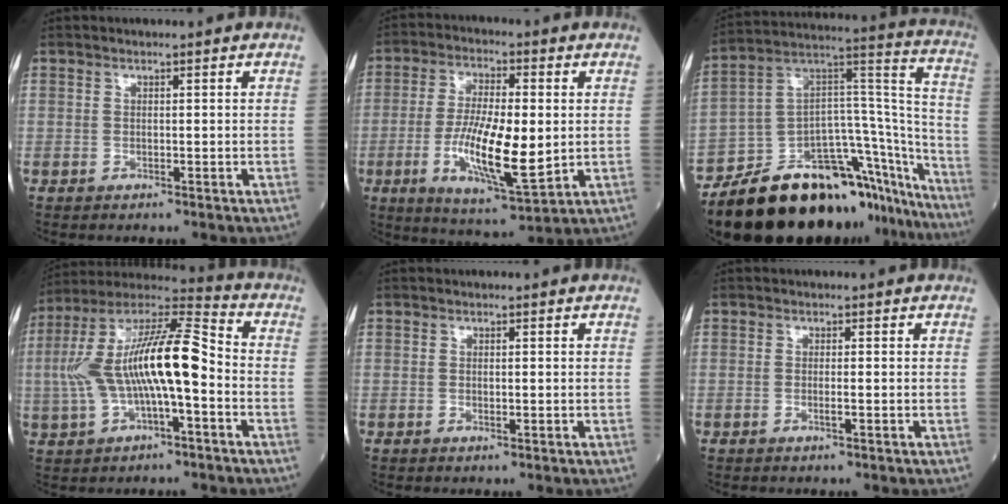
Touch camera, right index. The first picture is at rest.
{"total": 14.4, "force": [-1.5, 3.8, 13.8], "torque": [-0.264, -0.013, -0.023]}
{"total": 36.4, "force": [-28.2, 10.0, 20.8], "torque": [-0.257, -0.005, -0.411]}
{"total": 17.8, "force": [-1.4, 4.8, 17.1], "torque": [-0.339, 0.033, -0.024]}
{"total": 1.3, "force": [-0.1, 0.7, 1.2], "torque": [-0.030, -0.003, 0.000]}
{"total": 1.4, "force": [-0.4, 0.3, 1.3], "torque": [-0.030, -0.002, -0.007]}